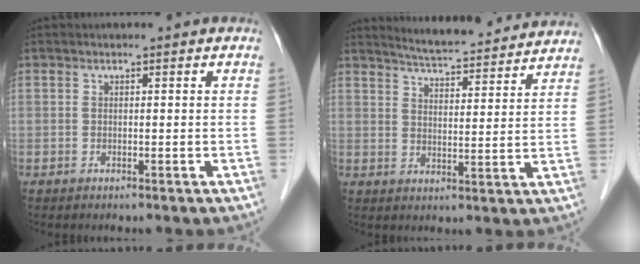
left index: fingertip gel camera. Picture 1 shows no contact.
{"total": 14.9, "force": [14.1, 1.5, 4.6], "torque": [-0.068, 0.004, 0.182]}